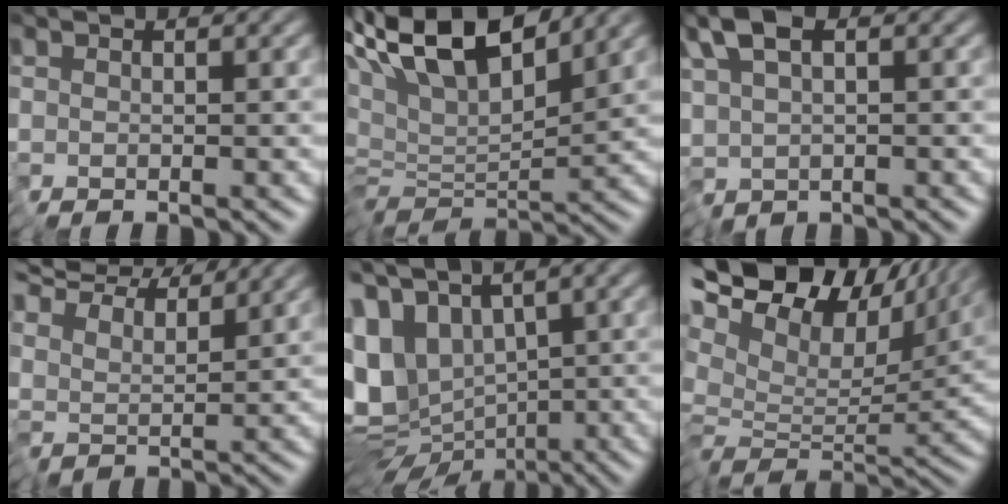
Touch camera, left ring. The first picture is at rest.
{"total": 11.0, "force": [6.4, 3.0, 8.4], "torque": [-0.179, 0.025, 0.115]}
{"total": 4.3, "force": [1.7, 2.3, 3.2], "torque": [-0.081, 0.002, 0.032]}
{"total": 8.7, "force": [8.2, 1.6, 2.5], "torque": [-0.084, 0.013, 0.138]}
{"total": 13.2, "force": [0.4, 9.4, 9.4], "torque": [-0.213, -0.017, 0.045]}
{"total": 13.7, "force": [8.3, 6.7, 8.5], "torque": [-0.177, 0.038, 0.140]}